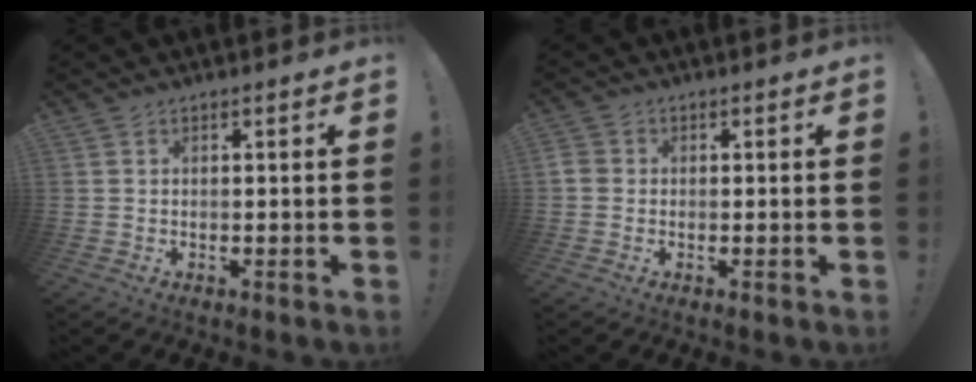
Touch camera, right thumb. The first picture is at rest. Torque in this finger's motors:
{"motor_torque": [0.10, -0.19, -0.04, -0.08, 0.00]}